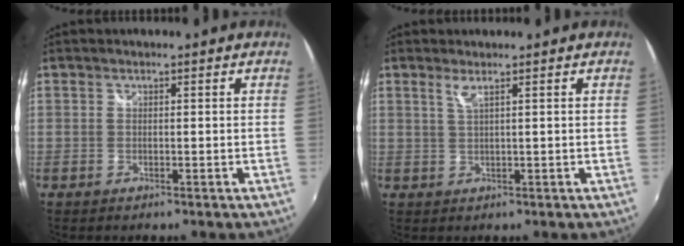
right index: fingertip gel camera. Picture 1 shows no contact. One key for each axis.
{"total": 1.7, "fx": 1.0, "fy": -0.3, "fz": 1.3, "tx": -0.026, "ty": -0.002, "tz": 0.019}